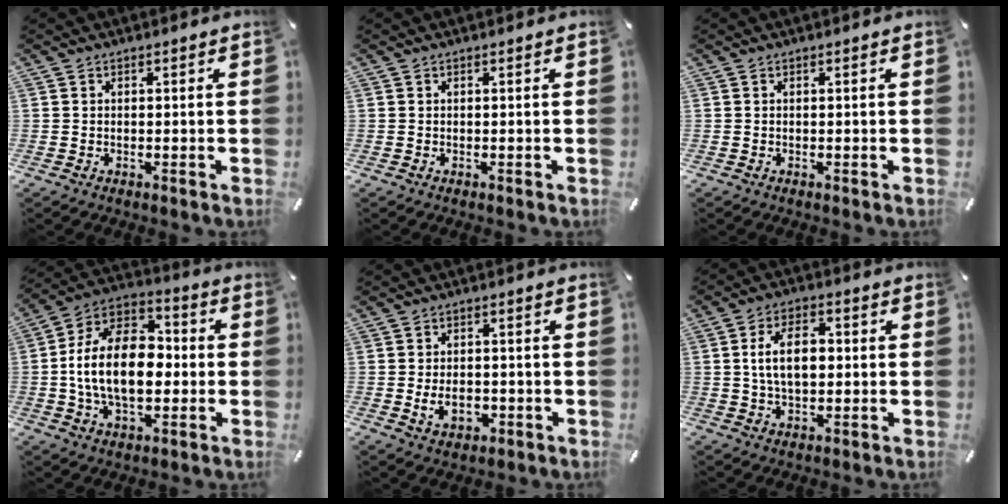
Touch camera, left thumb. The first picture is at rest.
{"total": 0.0}
{"total": 0.0}
{"total": 18.2, "force": [-1.6, 11.9, 13.7], "torque": [-0.270, 0.008, -0.038]}
{"total": 5.6, "force": [-1.4, 3.9, 3.8], "torque": [-0.059, -0.002, -0.027]}
{"total": 9.9, "force": [0.8, 6.1, 7.8], "torque": [-0.144, 0.004, 0.005]}